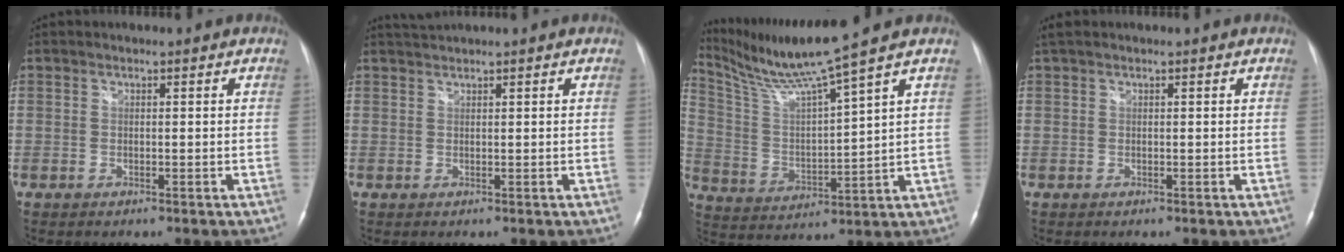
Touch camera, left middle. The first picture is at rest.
{"total": 1.4, "force": [1.3, -0.5, -0.1], "torque": [0.002, 0.006, 0.032]}
{"total": 11.9, "force": [10.0, -2.9, 5.7], "torque": [-0.120, -0.006, 0.198]}
{"total": 1.5, "force": [1.2, 0.5, 0.8], "torque": [-0.021, 0.026, 0.023]}